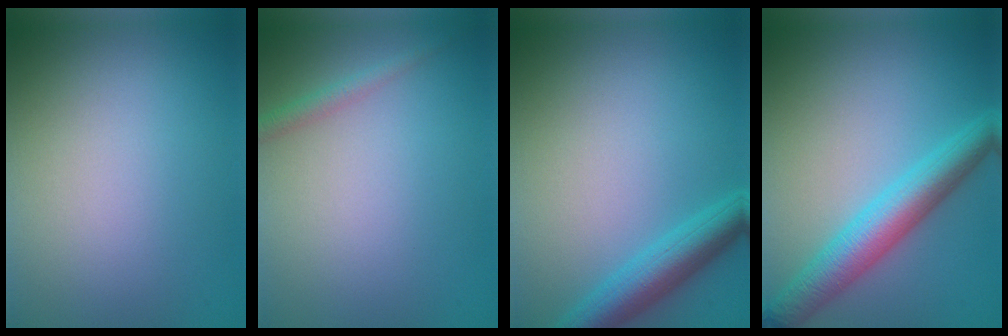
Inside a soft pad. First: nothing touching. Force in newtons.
{"total": 1.3, "press": 1.3, "slide": 0.0}
{"total": 4.5, "press": 4.5, "slide": 0.2}
{"total": 5.8, "press": 5.8, "slide": 0.1}